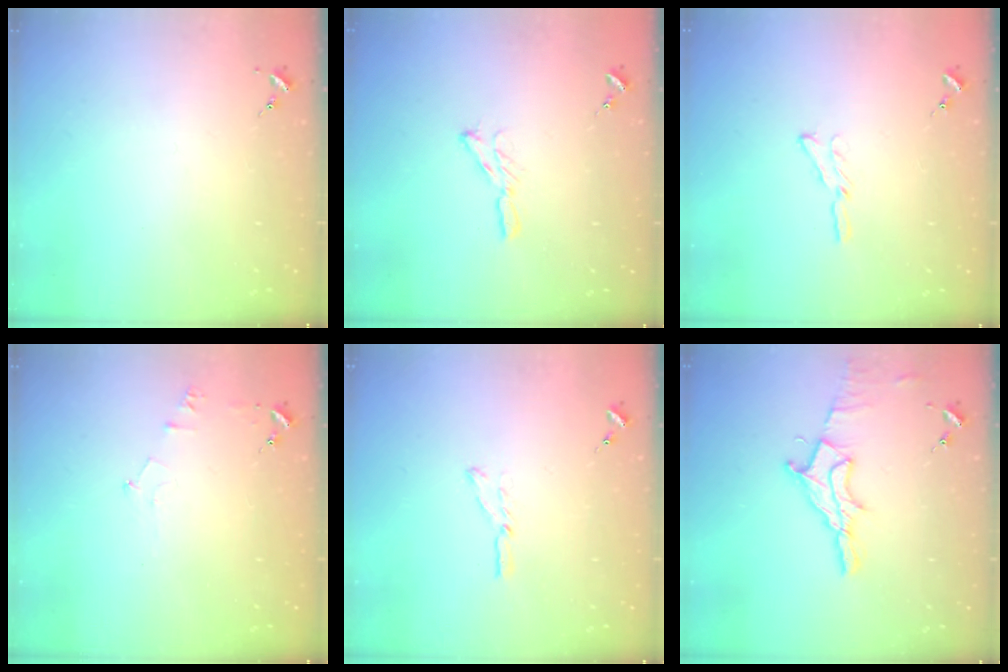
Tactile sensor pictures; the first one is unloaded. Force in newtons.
{"total": 6.2, "press": 6.2, "slide": 0.5}
{"total": 4.4, "press": 4.4, "slide": 0.5}
{"total": 6.6, "press": 6.6, "slide": 0.9}
{"total": 3.7, "press": 3.7, "slide": 0.4}
{"total": 12.1, "press": 12.0, "slide": 1.0}